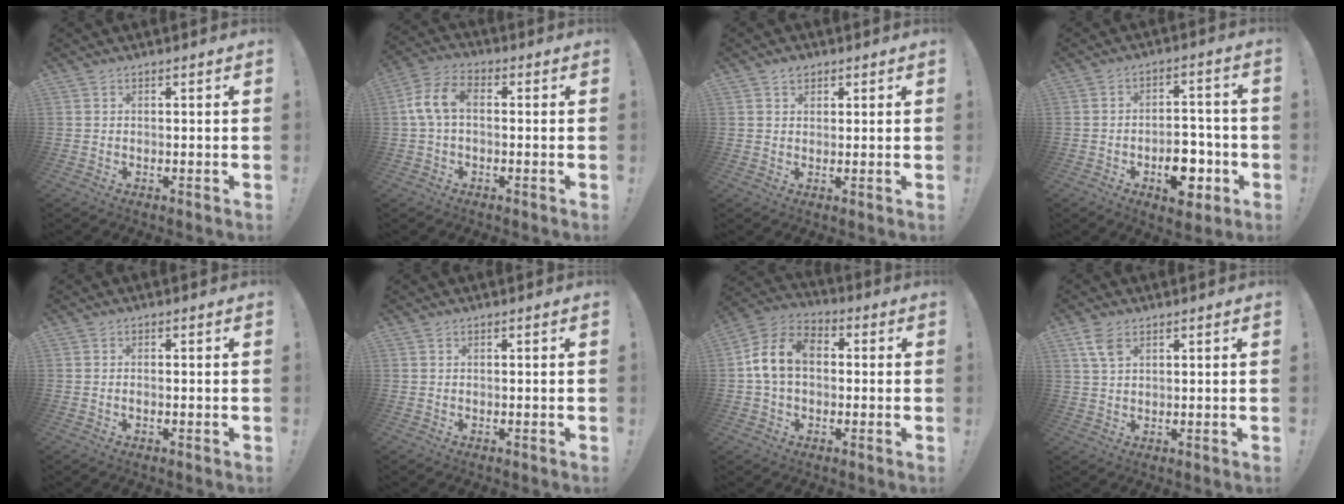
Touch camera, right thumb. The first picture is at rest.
{"total": 8.8, "force": [0.3, 5.2, 7.0], "torque": [-0.155, 0.011, 0.008]}
{"total": 2.8, "force": [1.7, 2.1, 0.8], "torque": [0.001, -0.009, 0.028]}
{"total": 11.5, "force": [-4.6, 6.9, 7.9], "torque": [-0.088, 0.035, -0.070]}
{"total": 0.8, "force": [-0.3, 0.2, 0.7], "torque": [-0.013, 0.000, -0.005]}
{"total": 0.0}
{"total": 12.1, "force": [1.4, 8.6, 8.5], "torque": [-0.150, 0.017, 0.029]}
{"total": 5.2, "force": [2.9, 2.7, 3.5], "torque": [-0.061, -0.010, 0.054]}